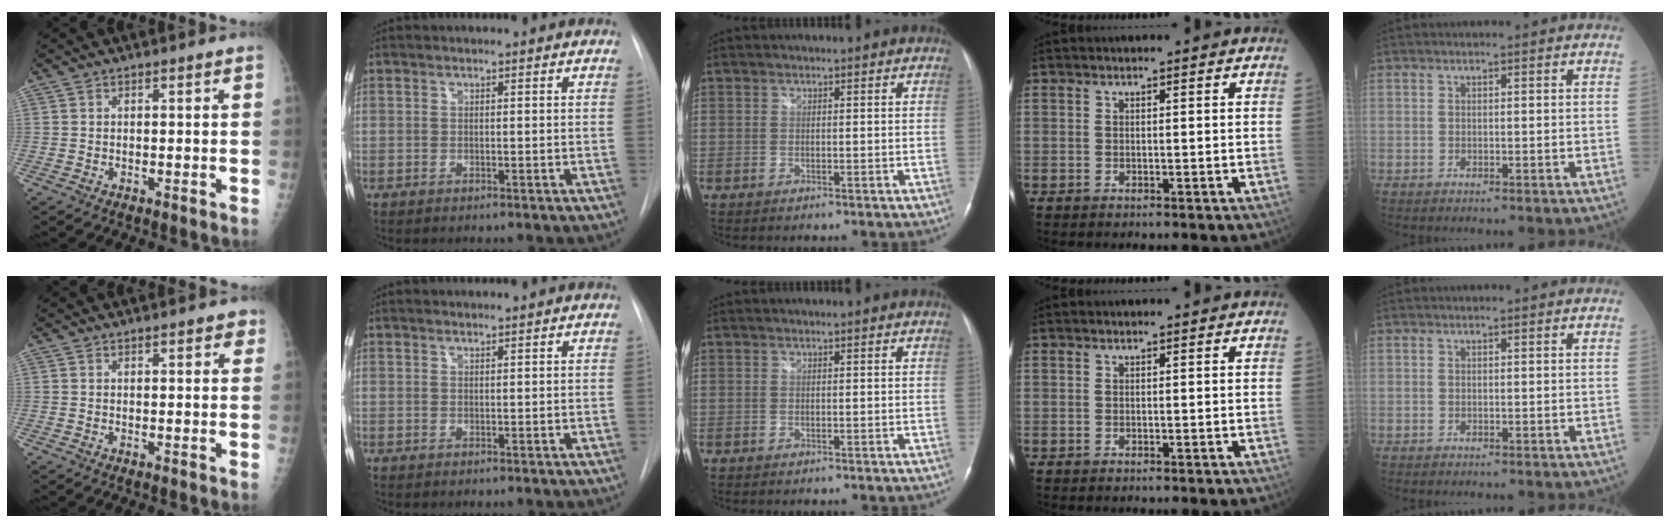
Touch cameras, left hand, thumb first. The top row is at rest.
{"thumb": {"total": 2.4, "force": [1.7, 1.2, 1.2], "torque": [0.007, -0.005, 0.017]}, "index": {"total": 0.9, "force": [0.9, -0.1, 0.1], "torque": [-0.004, 0.009, 0.020]}}